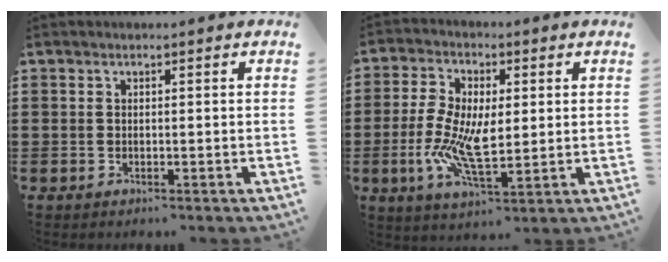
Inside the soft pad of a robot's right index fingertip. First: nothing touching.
{"total": 9.1, "force": [-1.0, 4.2, 8.0], "torque": [-0.171, -0.001, -0.017]}